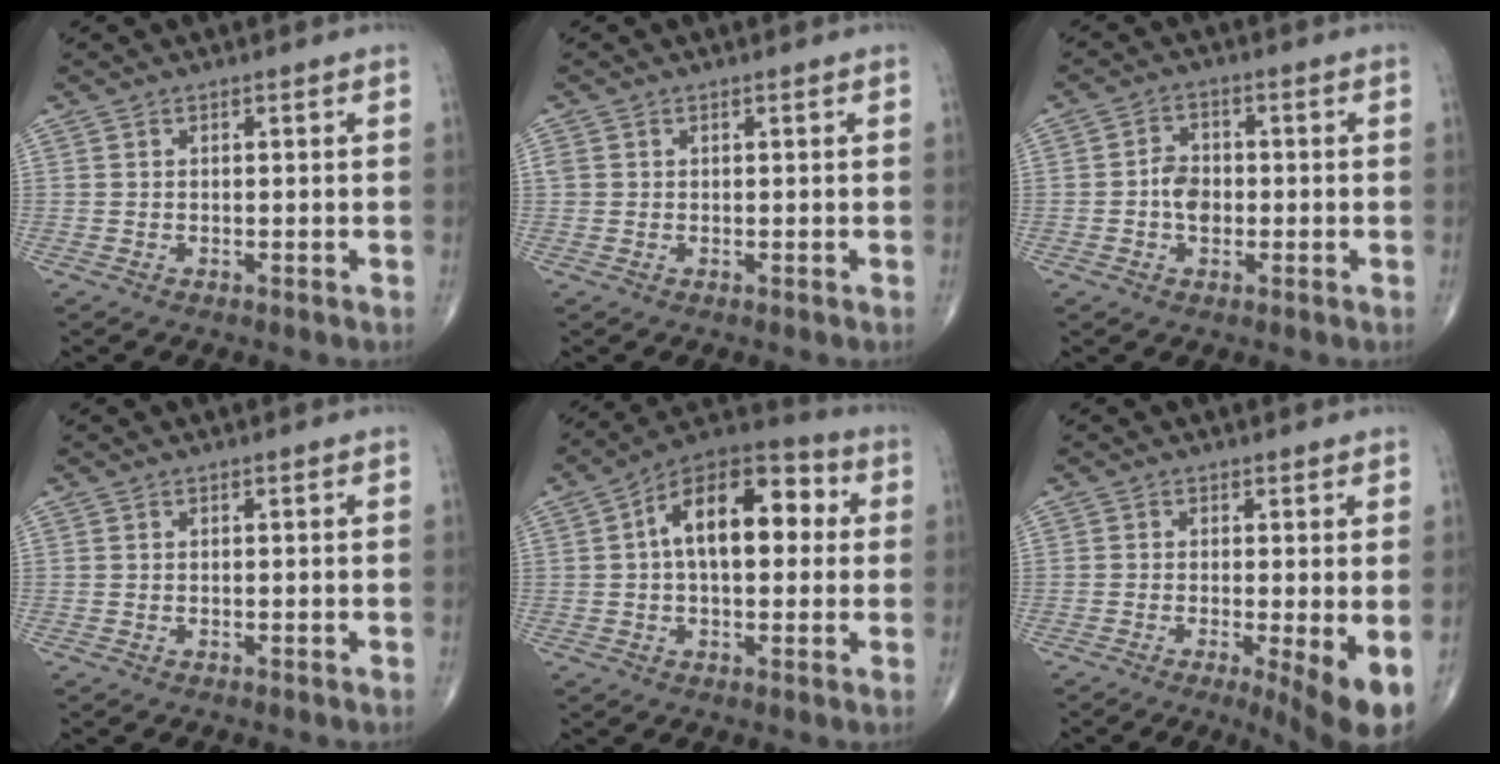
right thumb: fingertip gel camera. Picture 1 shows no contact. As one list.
[{"total": 1.3, "force": [0.4, 1.2, 0.5], "torque": [-0.005, 0.005, 0.008]}, {"total": 4.8, "force": [-0.8, 3.5, 3.2], "torque": [-0.040, 0.012, -0.020]}, {"total": 0.0}, {"total": 16.7, "force": [2.7, 9.0, 13.8], "torque": [-0.189, 0.037, 0.030]}, {"total": 7.4, "force": [-1.8, 1.5, 7.0], "torque": [-0.110, -0.021, -0.029]}]